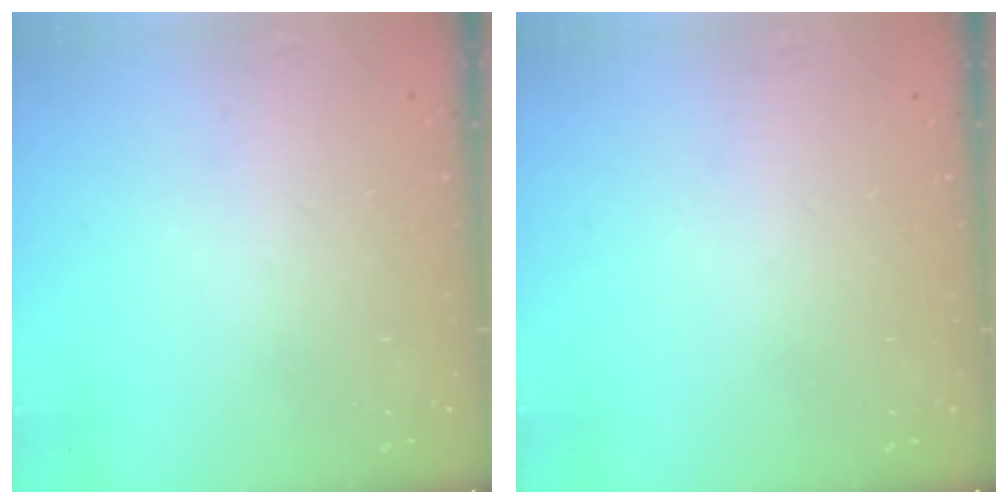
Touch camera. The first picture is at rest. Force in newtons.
{"total": 0.0}